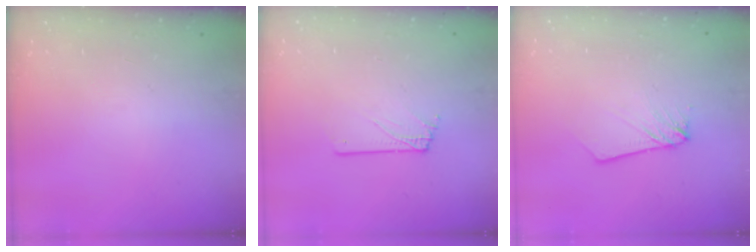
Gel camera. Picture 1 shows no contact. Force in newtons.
{"total": 1.0, "press": 1.0, "slide": 0.1}
{"total": 2.2, "press": 2.2, "slide": 0.1}